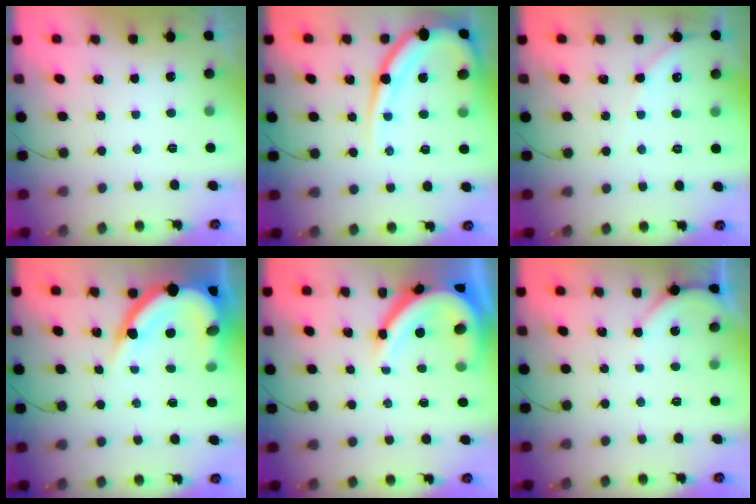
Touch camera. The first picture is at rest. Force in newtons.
{"total": 14.1, "press": 14.0, "slide": 1.4}
{"total": 4.2, "press": 4.1, "slide": 0.6}
{"total": 15.6, "press": 15.5, "slide": 1.5}
{"total": 13.2, "press": 13.1, "slide": 1.3}
{"total": 2.2, "press": 2.2, "slide": 0.3}